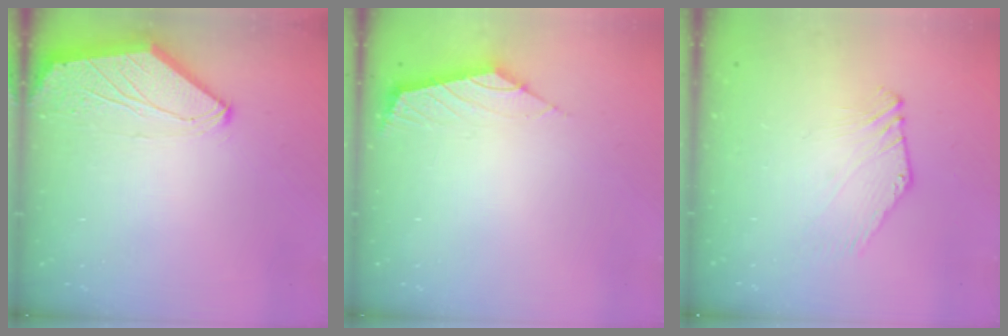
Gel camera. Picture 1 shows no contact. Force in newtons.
{"total": 2.2, "press": 2.2, "slide": 0.5}
{"total": 0.0}